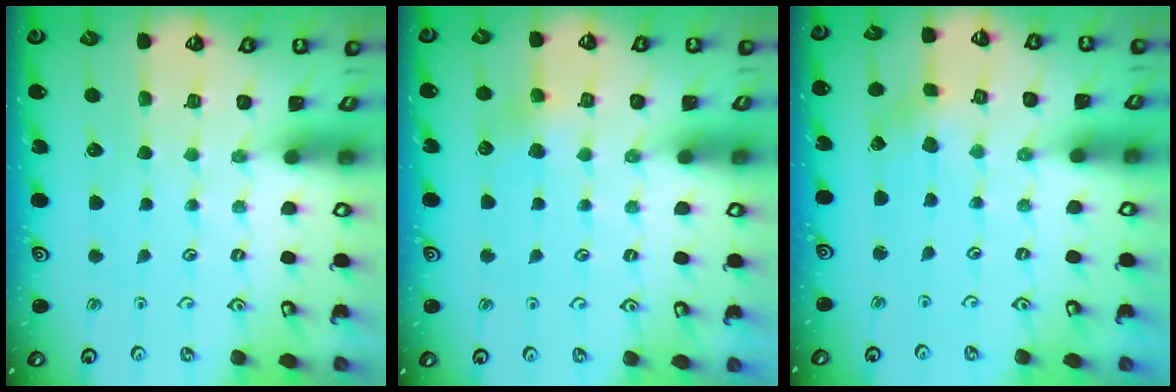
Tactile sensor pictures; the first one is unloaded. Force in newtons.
{"total": 4.2, "press": 4.2, "slide": 0.3}
{"total": 1.4, "press": 1.4, "slide": 0.3}